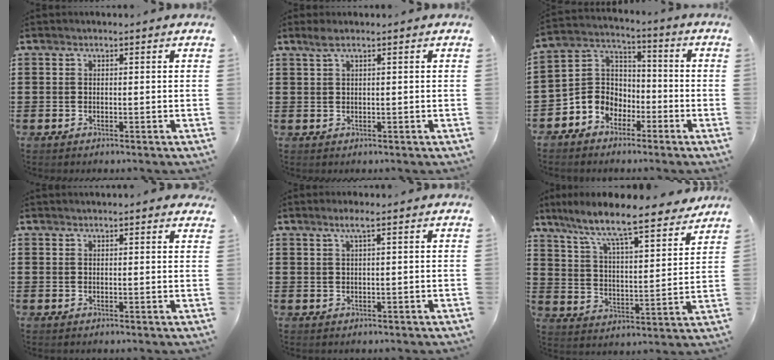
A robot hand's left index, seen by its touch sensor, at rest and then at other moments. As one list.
[{"total": 1.4, "force": [0.6, 0.0, 1.3], "torque": [-0.025, -0.001, 0.011]}, {"total": 5.4, "force": [-2.7, 4.7, 0.4], "torque": [-0.043, 0.001, -0.063]}, {"total": 1.3, "force": [1.1, 0.1, 0.6], "torque": [-0.013, 0.001, 0.021]}, {"total": 1.9, "force": [0.8, -0.1, 1.7], "torque": [-0.033, -0.001, 0.013]}, {"total": 8.0, "force": [7.0, 0.1, 3.9], "torque": [-0.106, -0.050, 0.113]}]